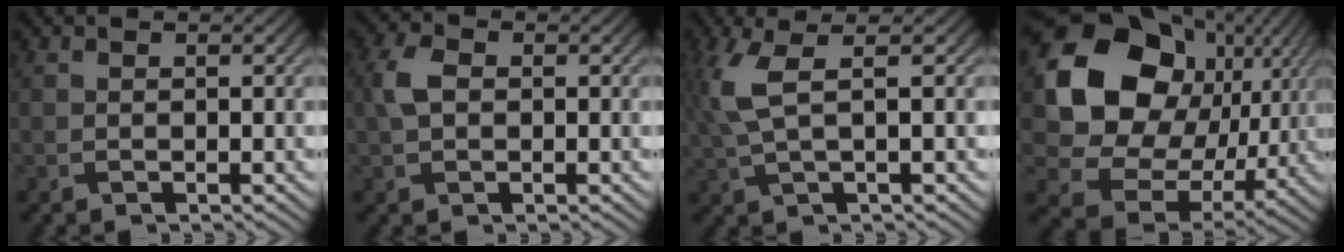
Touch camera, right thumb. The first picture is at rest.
{"total": 3.1, "force": [0.2, 2.1, 2.3], "torque": [-0.056, 0.006, 0.000]}
{"total": 5.4, "force": [1.5, 1.4, 5.1], "torque": [-0.121, 0.007, 0.028]}
{"total": 18.5, "force": [4.1, 15.0, 10.1], "torque": [-0.222, -0.010, 0.088]}